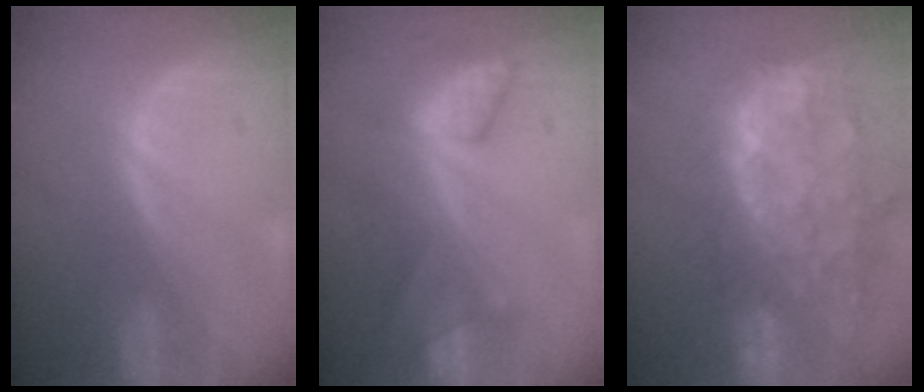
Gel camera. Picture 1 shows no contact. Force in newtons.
{"total": 7.3, "press": 7.0, "slide": 2.2}
{"total": 15.0, "press": 12.2, "slide": 8.7}